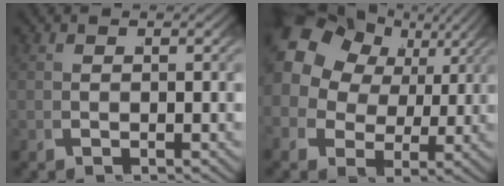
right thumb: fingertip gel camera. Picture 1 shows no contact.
{"total": 12.0, "force": [4.3, 9.1, 6.6], "torque": [-0.147, 0.001, 0.065]}